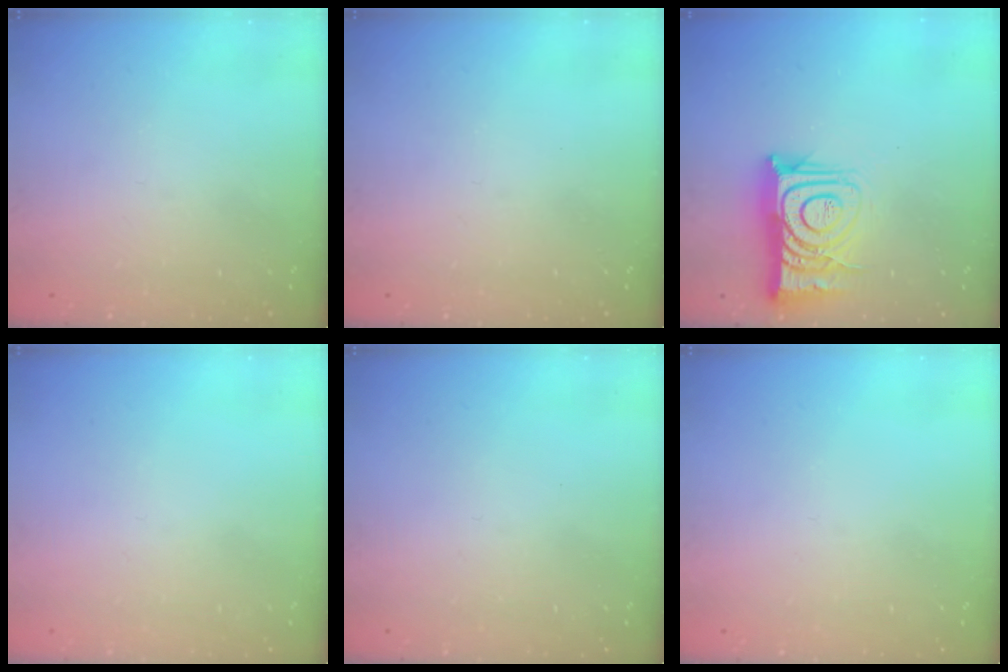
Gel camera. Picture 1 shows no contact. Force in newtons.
{"total": 0.0}
{"total": 12.3, "press": 12.3, "slide": 1.3}
{"total": 1.8, "press": 1.7, "slide": 0.1}
{"total": 1.7, "press": 1.6, "slide": 0.1}
{"total": 0.0}